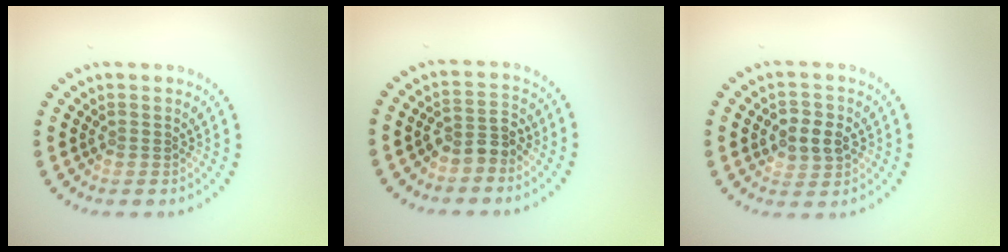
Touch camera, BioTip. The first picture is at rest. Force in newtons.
{"total": 2.6, "press": 2.4, "slide": 1.1}
{"total": 3.0, "press": 2.9, "slide": 0.4}